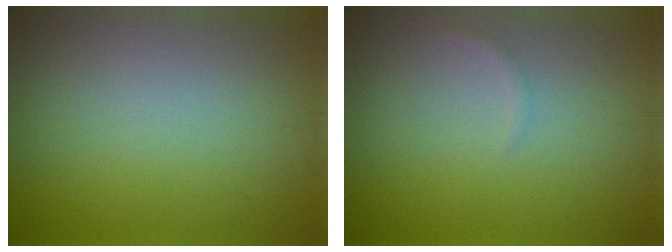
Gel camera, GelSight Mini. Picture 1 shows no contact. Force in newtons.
{"total": 0.5, "press": 0.5, "slide": 0.0}